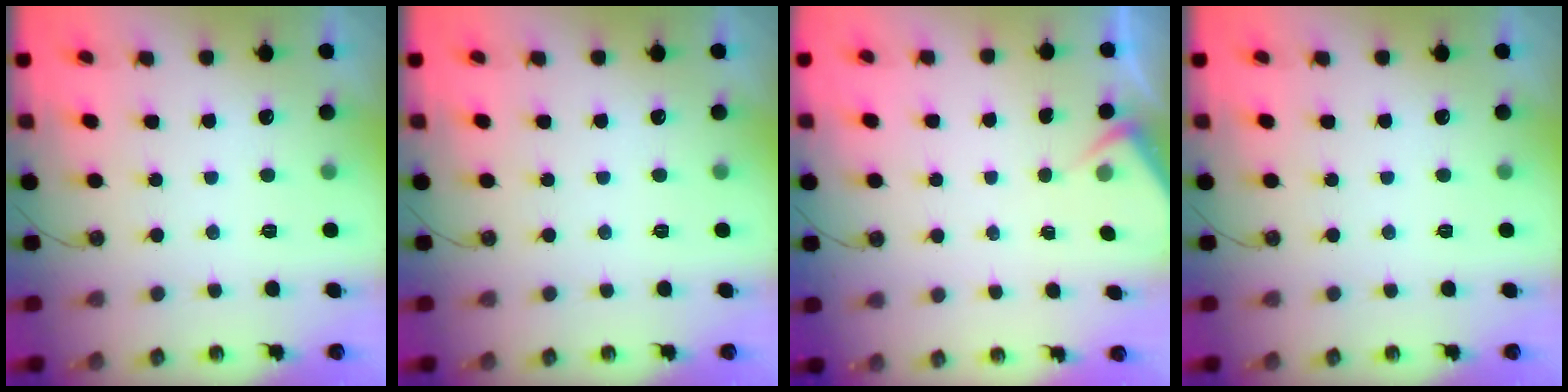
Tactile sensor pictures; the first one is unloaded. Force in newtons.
{"total": 0.0}
{"total": 2.8, "press": 2.7, "slide": 0.4}
{"total": 0.0}